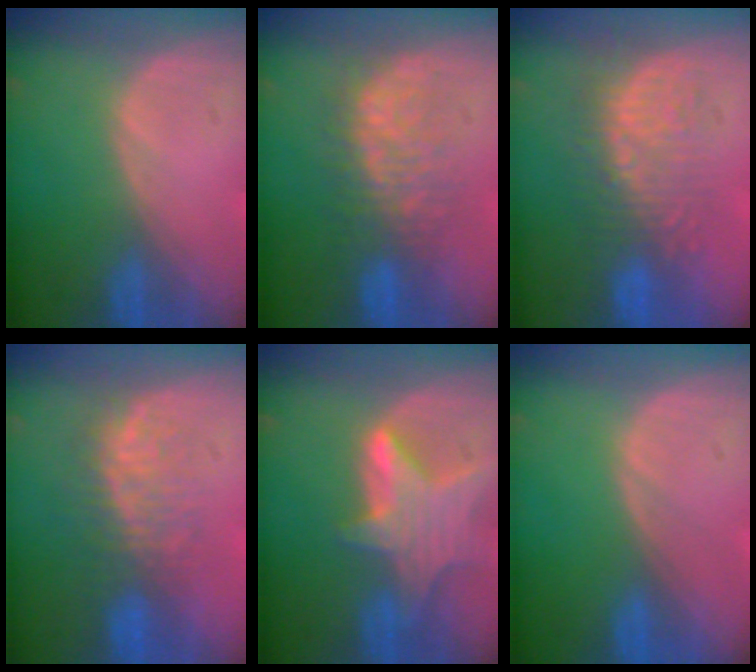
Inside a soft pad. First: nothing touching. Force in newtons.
{"total": 7.8, "press": 7.7, "slide": 1.4}
{"total": 9.1, "press": 8.4, "slide": 3.5}
{"total": 7.5, "press": 7.0, "slide": 2.8}
{"total": 7.5, "press": 7.0, "slide": 2.9}
{"total": 0.0}